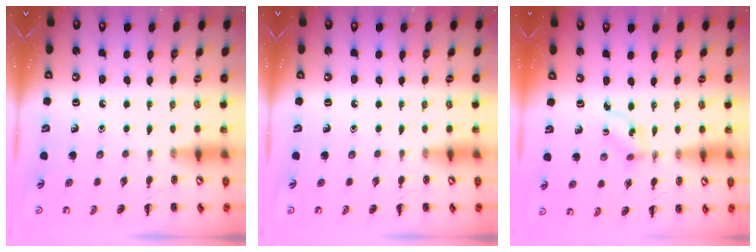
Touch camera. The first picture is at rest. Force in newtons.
{"total": 0.0}
{"total": 1.5, "press": 1.4, "slide": 0.4}